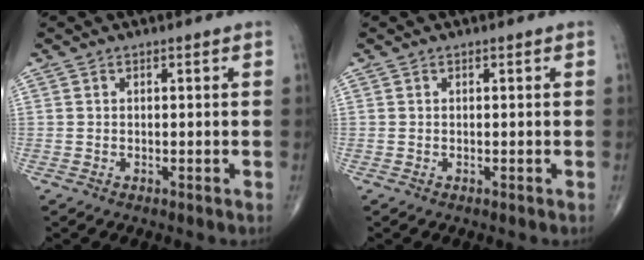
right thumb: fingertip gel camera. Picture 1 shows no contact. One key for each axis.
{"total": 0.0}